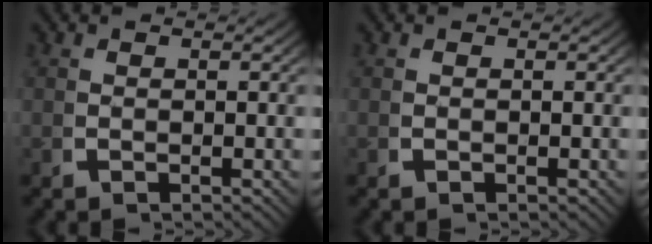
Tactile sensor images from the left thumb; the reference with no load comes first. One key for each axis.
{"total": 0.0}